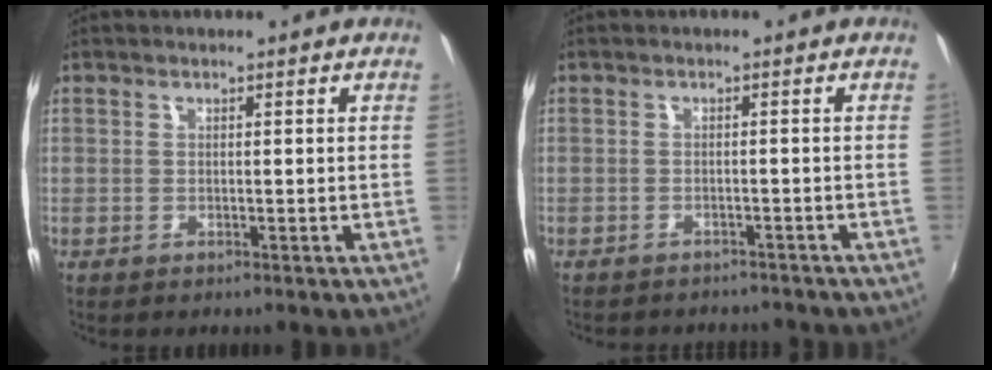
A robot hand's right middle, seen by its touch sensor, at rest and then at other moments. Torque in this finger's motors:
{"motor_torque": [0.95, -1.19, 0.10, 0.06]}